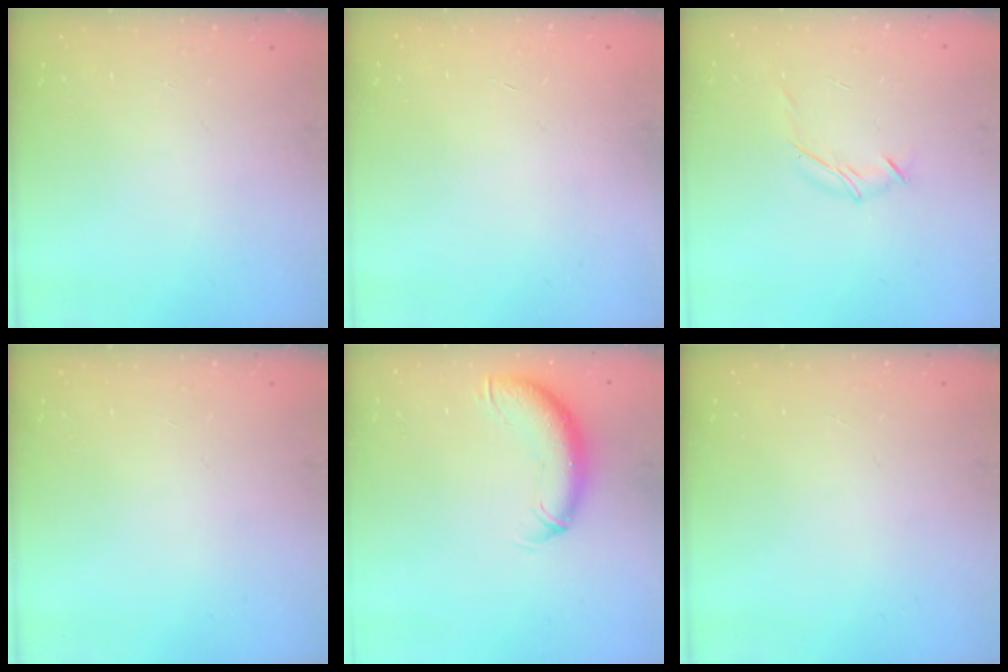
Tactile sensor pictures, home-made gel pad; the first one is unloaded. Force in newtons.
{"total": 0.6, "press": 0.6, "slide": 0.2}
{"total": 6.7, "press": 6.6, "slide": 1.2}
{"total": 0.0}
{"total": 10.9, "press": 10.6, "slide": 2.3}
{"total": 0.0}